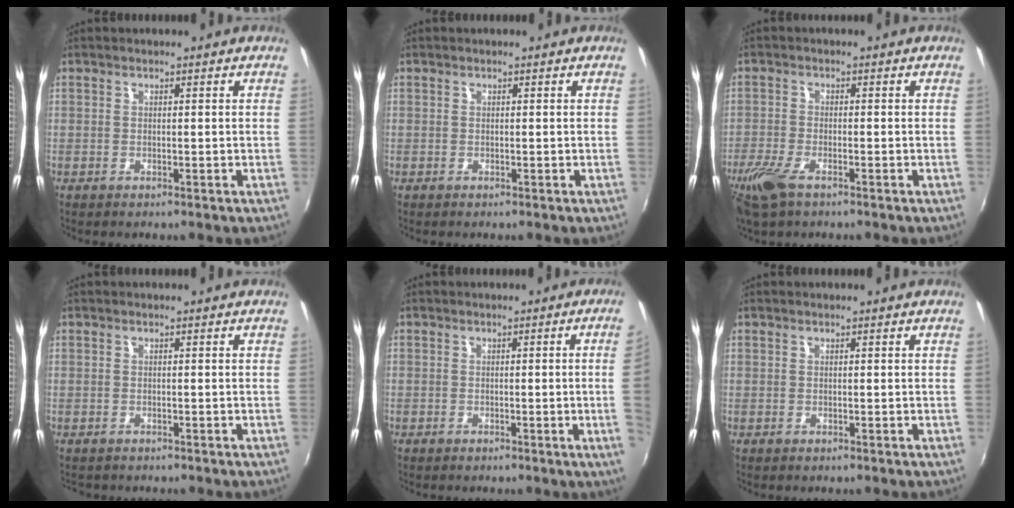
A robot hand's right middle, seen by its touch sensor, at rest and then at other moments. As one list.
[{"total": 0.0}, {"total": 6.5, "force": [-4.2, 2.3, 4.3], "torque": [-0.112, -0.017, -0.084]}, {"total": 0.9, "force": [-0.8, 0.4, 0.0], "torque": [-0.006, -0.002, -0.013]}, {"total": 3.7, "force": [-0.1, -1.7, 3.3], "torque": [-0.053, -0.010, 0.005]}, {"total": 0.0}]